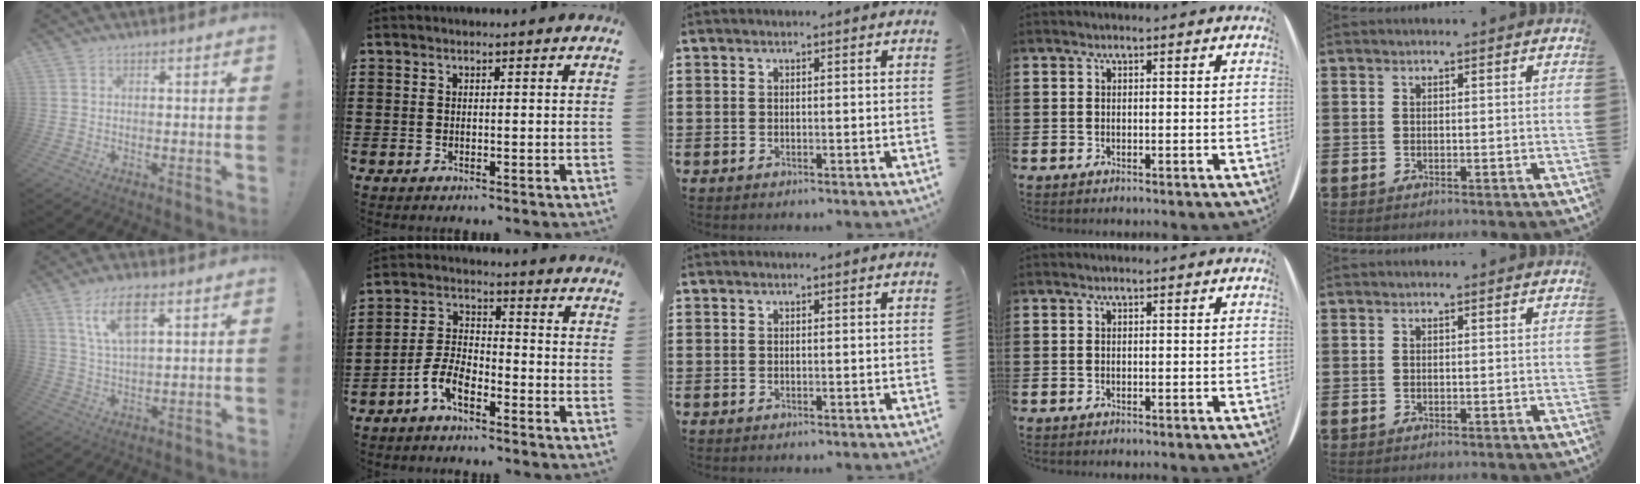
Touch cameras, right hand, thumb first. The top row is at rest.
{"thumb": {"total": 9.6, "force": [4.9, 3.7, 7.4], "torque": [-0.143, -0.001, 0.089]}, "index": {"total": 5.8, "force": [-3.8, 2.3, 3.8], "torque": [-0.101, 0.001, -0.081]}}